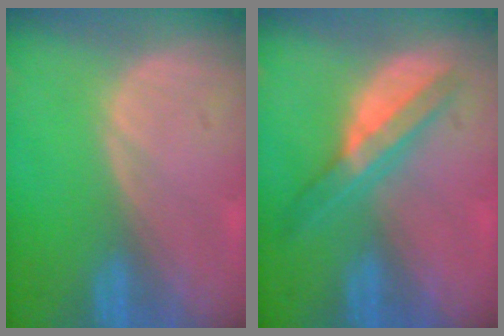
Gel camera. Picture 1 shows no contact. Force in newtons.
{"total": 6.2, "press": 5.5, "slide": 2.8}